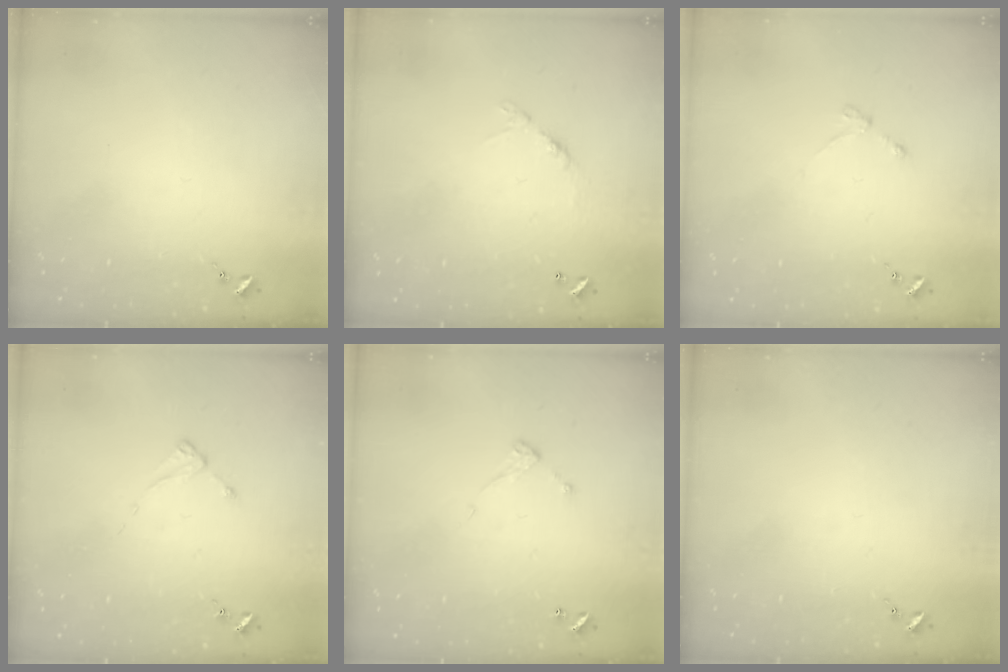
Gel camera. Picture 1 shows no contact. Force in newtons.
{"total": 5.9, "press": 5.9, "slide": 0.4}
{"total": 3.1, "press": 3.0, "slide": 0.4}
{"total": 2.0, "press": 2.0, "slide": 0.3}
{"total": 5.3, "press": 5.3, "slide": 0.4}
{"total": 0.0}